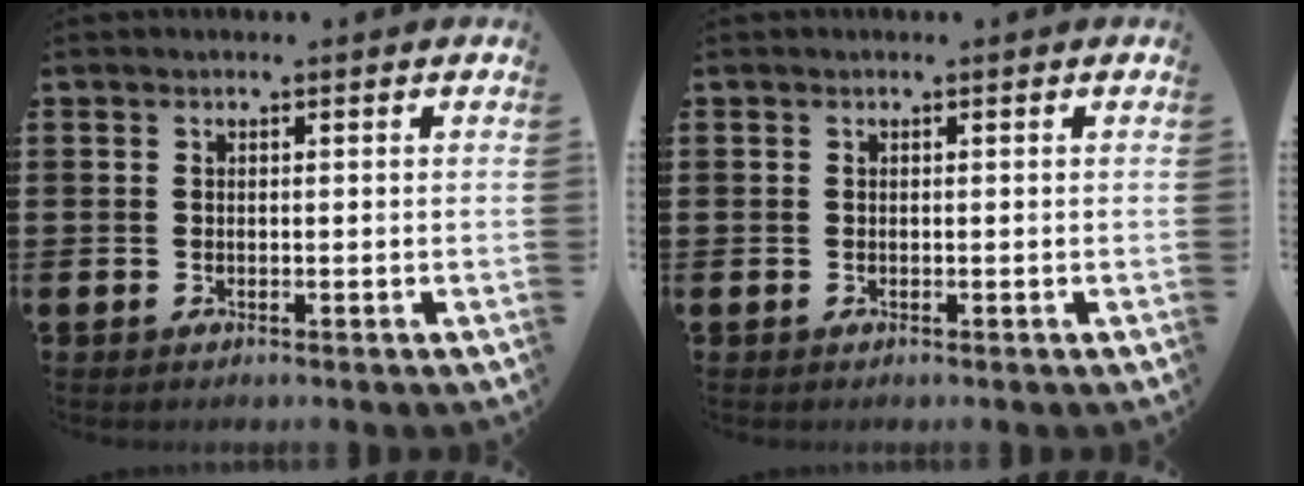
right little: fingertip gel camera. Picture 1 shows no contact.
{"total": 0.0}